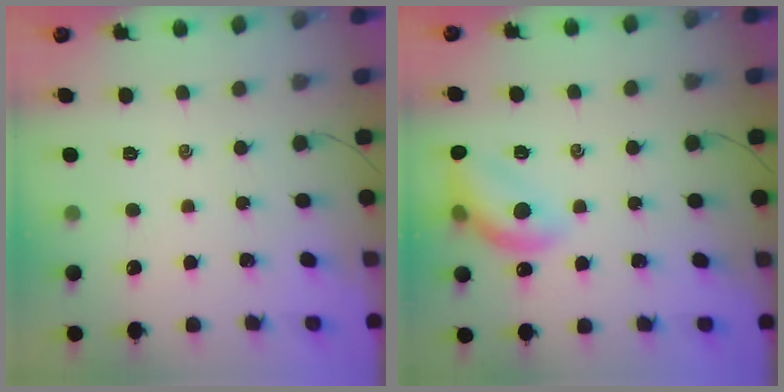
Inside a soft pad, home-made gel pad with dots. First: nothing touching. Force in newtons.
{"total": 13.7, "press": 13.5, "slide": 2.2}